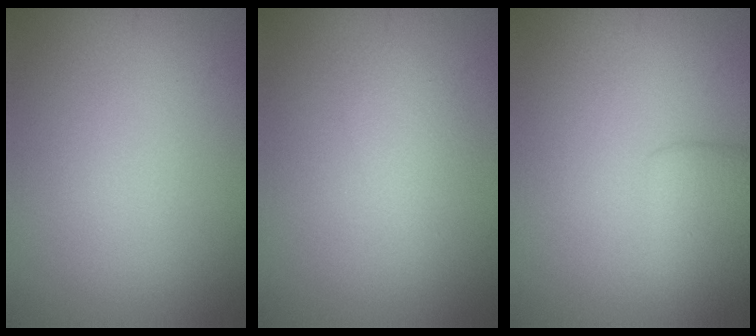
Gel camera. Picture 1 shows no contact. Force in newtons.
{"total": 1.8, "press": 1.8, "slide": 0.1}
{"total": 3.1, "press": 3.1, "slide": 0.2}